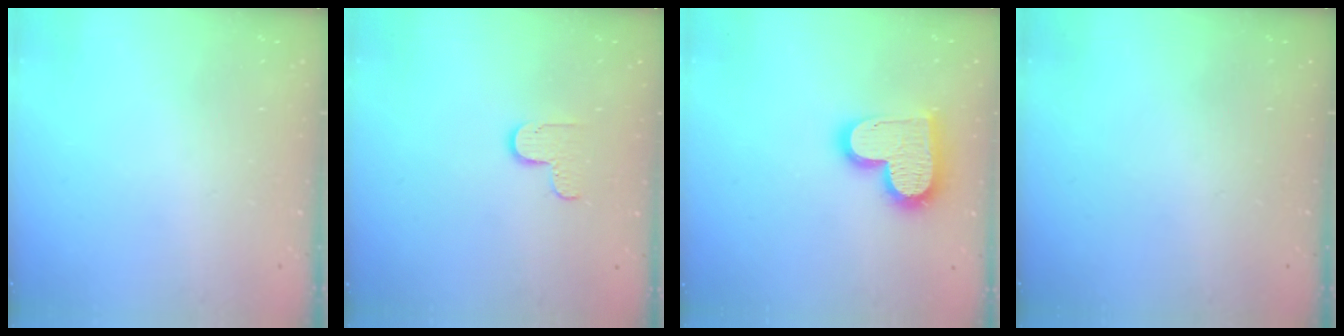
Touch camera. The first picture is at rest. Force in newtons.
{"total": 5.7, "press": 5.7, "slide": 0.5}
{"total": 17.4, "press": 17.3, "slide": 1.3}
{"total": 0.0}